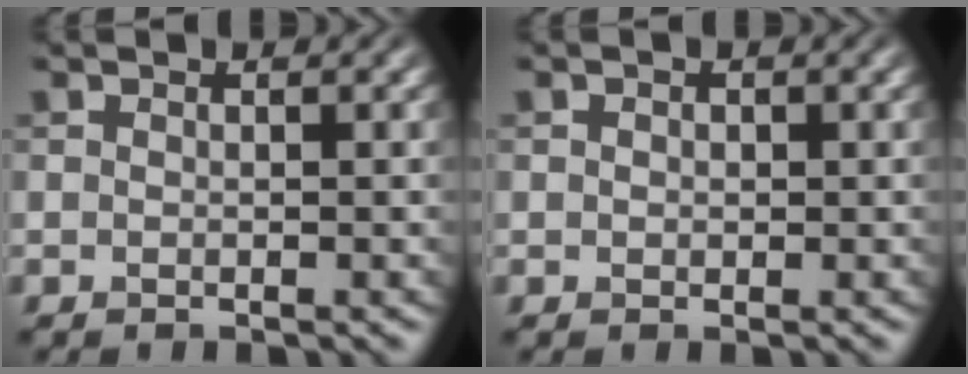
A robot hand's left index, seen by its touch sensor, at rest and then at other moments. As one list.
[{"total": 0.6, "force": [0.1, 0.6, 0.2], "torque": [-0.004, -0.002, 0.000]}]